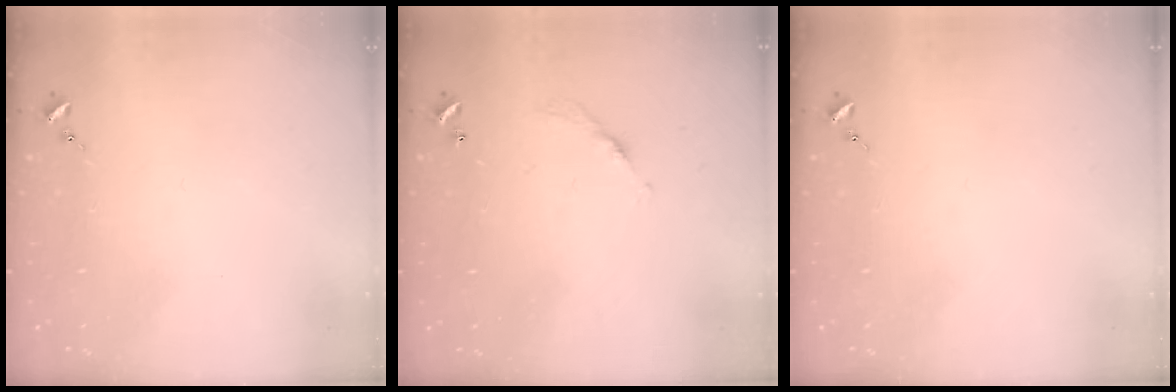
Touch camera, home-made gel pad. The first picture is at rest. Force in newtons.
{"total": 4.4, "press": 4.3, "slide": 0.2}
{"total": 0.0}